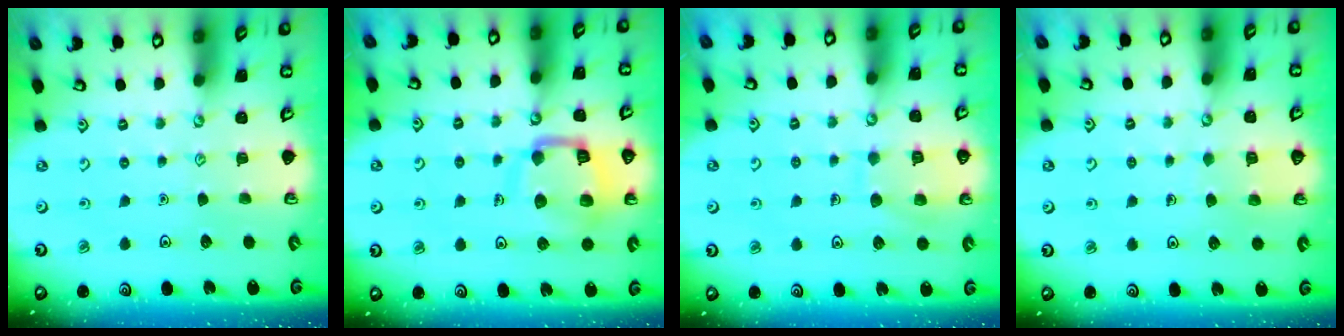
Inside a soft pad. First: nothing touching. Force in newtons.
{"total": 13.1, "press": 13.0, "slide": 1.5}
{"total": 8.6, "press": 8.6, "slide": 0.8}
{"total": 3.6, "press": 3.6, "slide": 0.3}